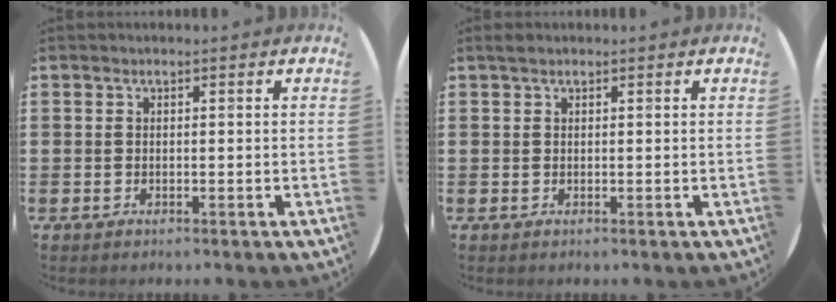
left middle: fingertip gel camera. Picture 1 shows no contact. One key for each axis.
{"total": 0.6, "fx": 0.6, "fy": 0.2, "fz": 0.2, "tx": -0.003, "ty": 0.004, "tz": 0.010}